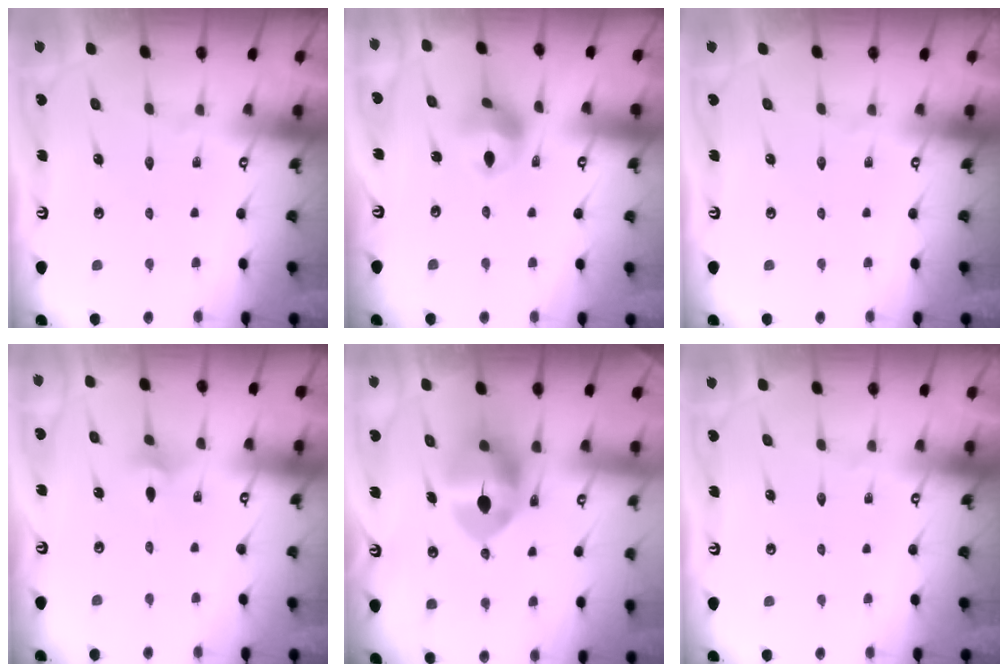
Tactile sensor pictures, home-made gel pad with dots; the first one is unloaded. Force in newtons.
{"total": 9.7, "press": 9.6, "slide": 1.4}
{"total": 0.0}
{"total": 3.0, "press": 2.9, "slide": 0.8}
{"total": 9.7, "press": 9.5, "slide": 1.9}
{"total": 0.0}